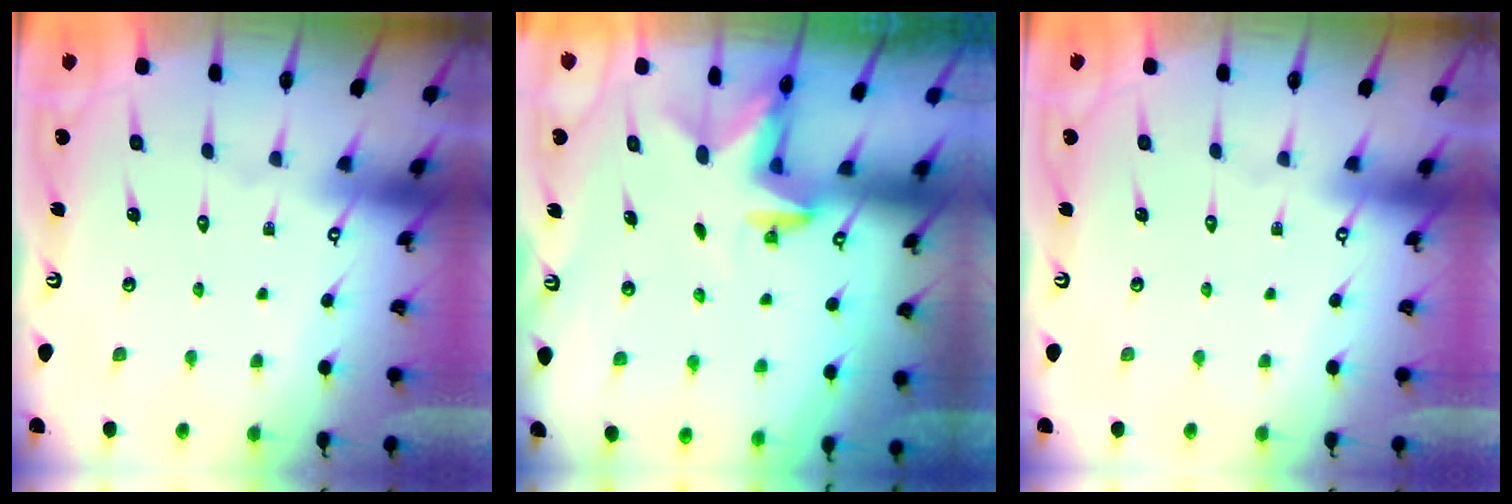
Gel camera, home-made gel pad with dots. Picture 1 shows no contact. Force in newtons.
{"total": 2.4, "press": 2.3, "slide": 0.4}
{"total": 0.0}